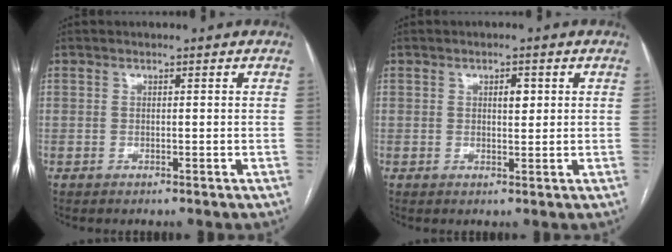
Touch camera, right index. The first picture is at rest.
{"total": 2.2, "force": [0.7, 0.9, 1.9], "torque": [-0.029, -0.001, 0.012]}